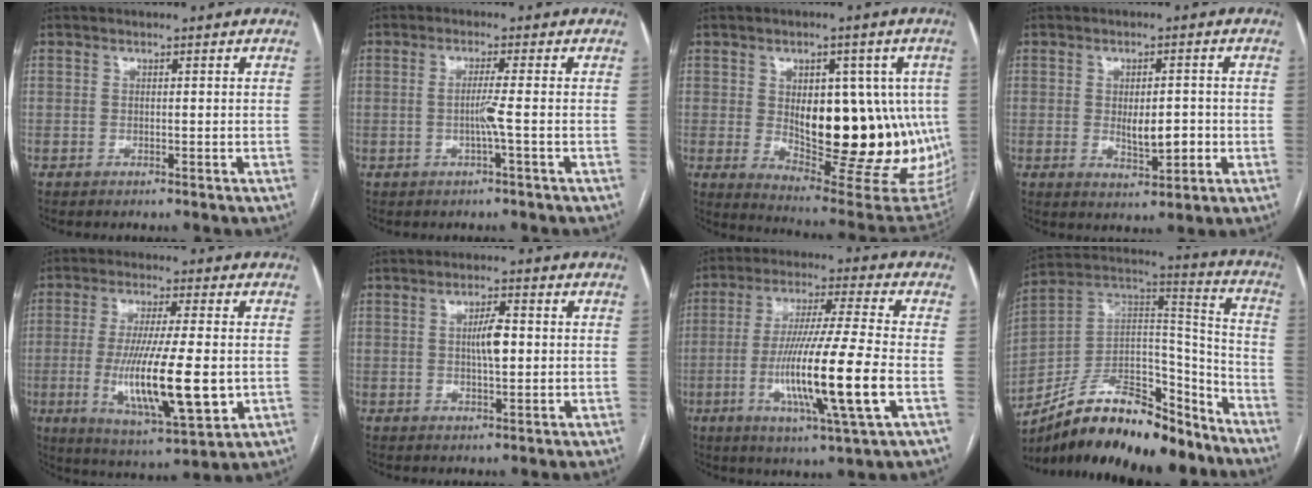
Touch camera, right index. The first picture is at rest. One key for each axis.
{"total": 2.8, "fx": -0.7, "fy": -0.9, "fz": 2.6, "tx": -0.050, "ty": -0.002, "tz": -0.013}
{"total": 21.4, "fx": -0.4, "fy": 8.9, "fz": 19.4, "tx": -0.217, "ty": 0.002, "tz": 0.025}
{"total": 5.3, "fx": -0.6, "fy": 2.0, "fz": 4.9, "tx": -0.077, "ty": -0.006, "tz": -0.002}
{"total": 16.0, "fx": -2.5, "fy": 2.5, "fz": 15.6, "tx": -0.286, "ty": -0.025, "tz": -0.033}
{"total": 4.4, "fx": 0.4, "fy": 1.0, "fz": 4.2, "tx": -0.074, "ty": 0.004, "tz": 0.007}
{"total": 16.6, "fx": -3.9, "fy": -0.2, "fz": 16.2, "tx": -0.307, "ty": -0.017, "tz": -0.074}
{"total": 22.8, "fx": -18.2, "fy": 8.0, "fz": 11.2, "tx": -0.187, "ty": 0.036, "tz": -0.307}